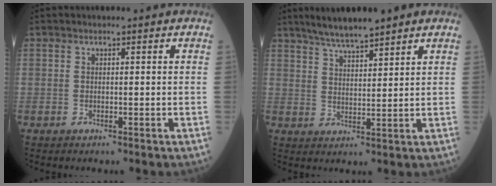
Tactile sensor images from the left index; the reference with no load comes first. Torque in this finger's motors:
{"motor_torque": [0.03, -0.37, 0.17, 0.04]}